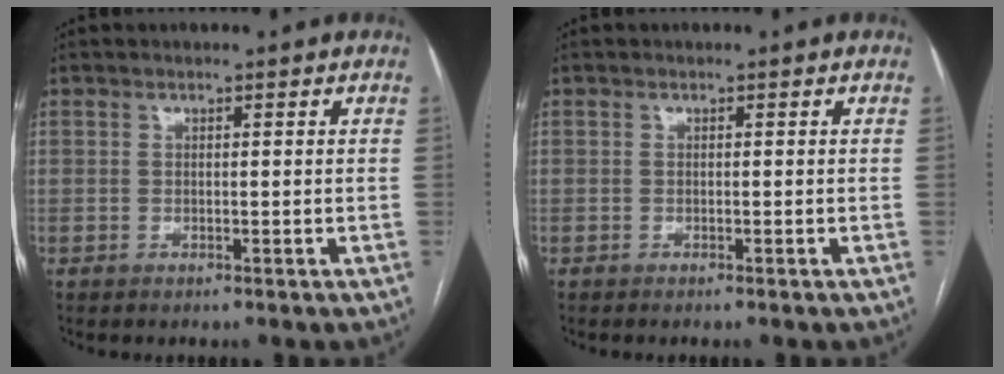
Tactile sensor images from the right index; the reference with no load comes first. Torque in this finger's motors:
{"motor_torque": [-0.07, 0.09, -0.07, 0.01]}